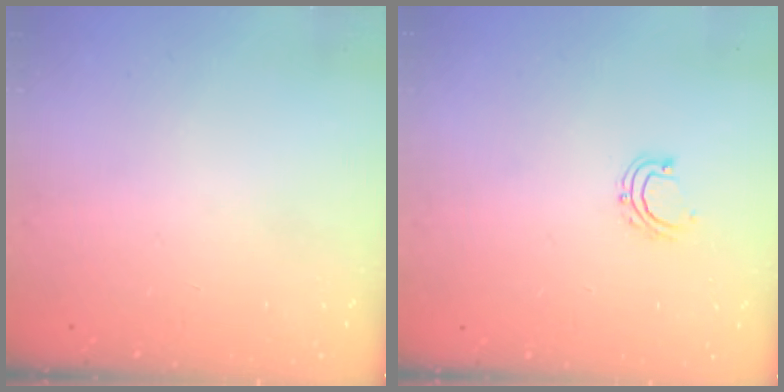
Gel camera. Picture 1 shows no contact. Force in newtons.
{"total": 4.4, "press": 4.3, "slide": 0.6}